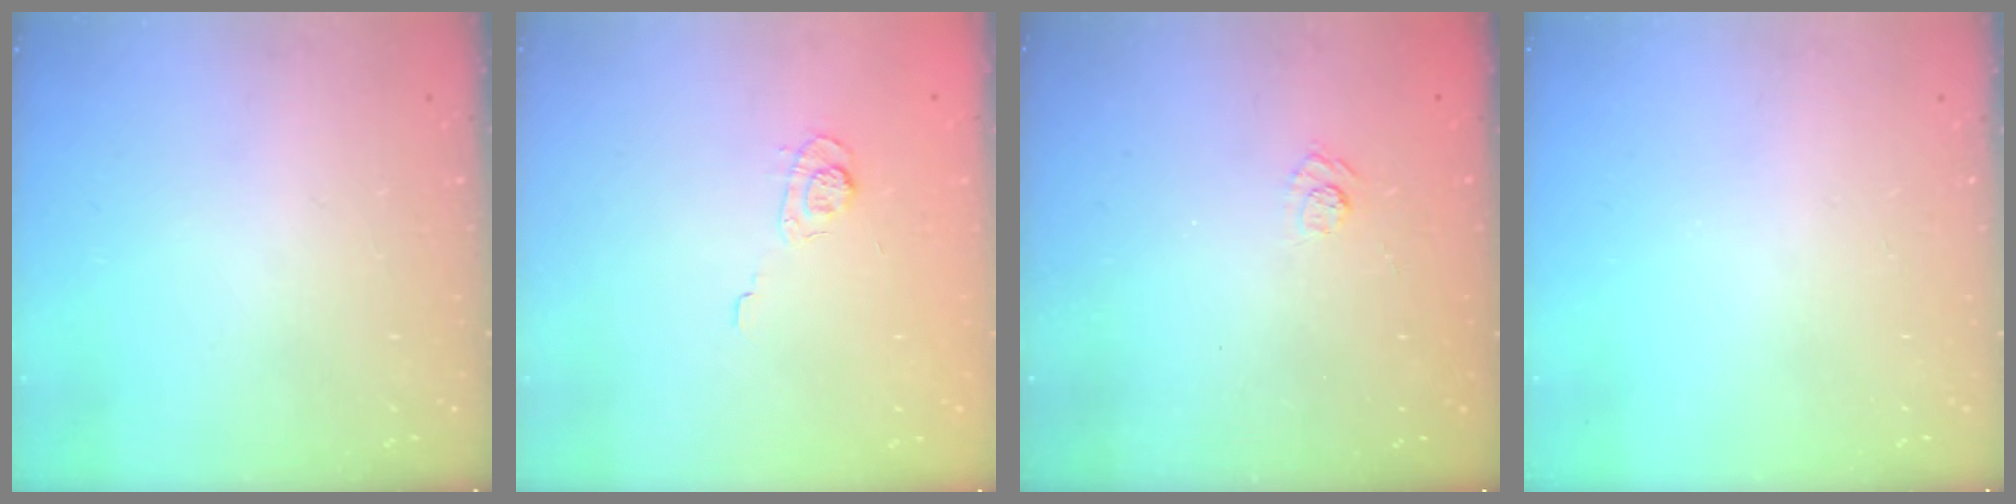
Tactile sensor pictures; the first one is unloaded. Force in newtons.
{"total": 3.1, "press": 2.7, "slide": 1.6}
{"total": 3.9, "press": 3.6, "slide": 1.4}
{"total": 0.0}